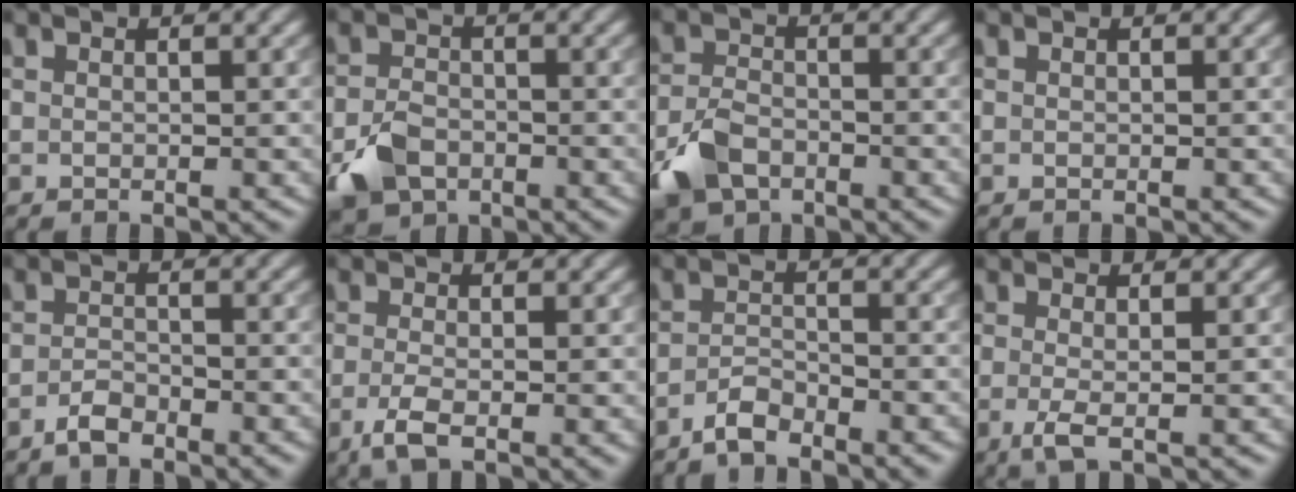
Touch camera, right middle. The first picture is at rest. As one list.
[{"total": 4.2, "force": [-2.1, 2.9, 2.2], "torque": [-0.045, -0.004, -0.046]}, {"total": 4.6, "force": [-2.6, 2.8, 2.5], "torque": [-0.055, -0.004, -0.058]}, {"total": 0.0}, {"total": 2.1, "force": [-1.6, 0.7, 1.2], "torque": [-0.025, 0.001, -0.034]}, {"total": 3.5, "force": [-1.2, 1.1, 3.1], "torque": [-0.062, -0.007, -0.026]}, {"total": 2.8, "force": [-2.2, 0.8, 1.6], "torque": [-0.031, 0.003, -0.046]}, {"total": 2.2, "force": [-0.5, 0.5, 2.1], "torque": [-0.046, -0.008, -0.012]}]